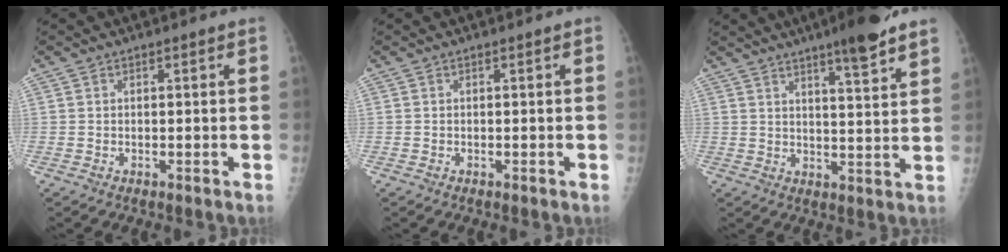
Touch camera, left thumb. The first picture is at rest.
{"total": 0.0}
{"total": 9.3, "force": [6.6, 0.9, 6.4], "torque": [-0.085, -0.036, 0.096]}